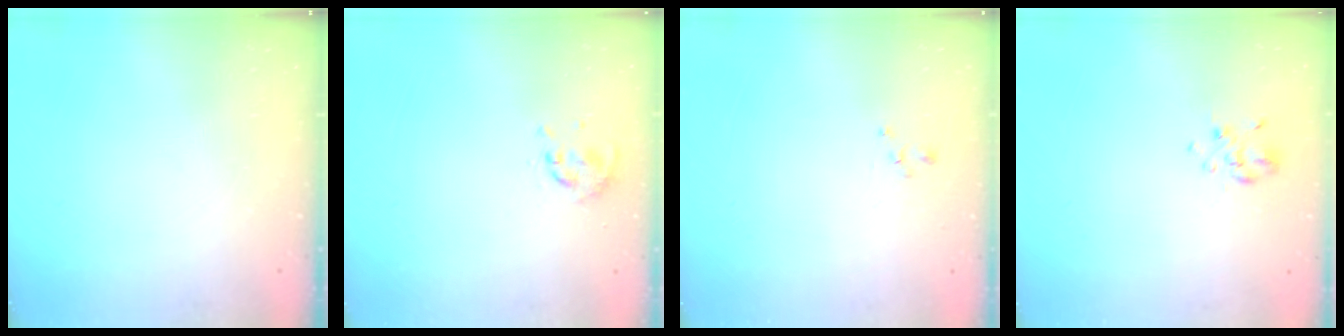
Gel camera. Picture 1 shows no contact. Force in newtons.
{"total": 0.6, "press": 0.5, "slide": 0.1}
{"total": 2.4, "press": 2.3, "slide": 0.6}
{"total": 3.2, "press": 2.9, "slide": 1.3}